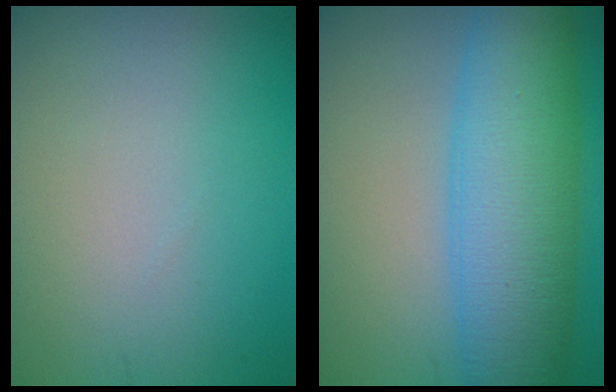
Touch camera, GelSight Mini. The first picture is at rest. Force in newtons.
{"total": 9.9, "press": 9.9, "slide": 0.3}